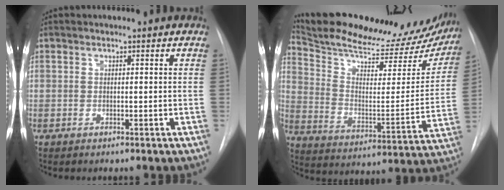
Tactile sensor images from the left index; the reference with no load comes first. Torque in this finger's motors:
{"motor_torque": [0.95, -1.19, 0.02, 0.00]}